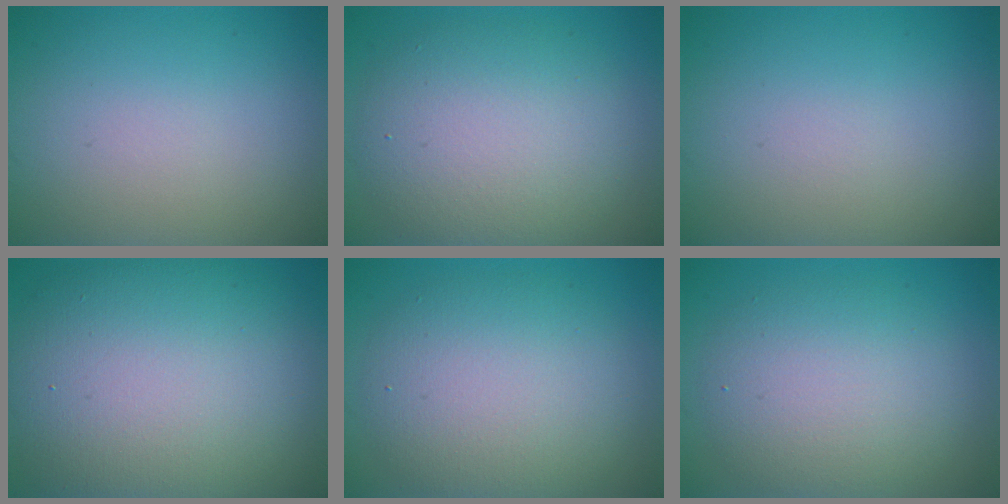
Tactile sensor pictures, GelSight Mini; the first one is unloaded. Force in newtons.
{"total": 7.3, "press": 7.3, "slide": 0.3}
{"total": 0.0}
{"total": 14.1, "press": 14.1, "slide": 1.2}
{"total": 7.1, "press": 7.1, "slide": 0.5}
{"total": 5.7, "press": 5.7, "slide": 0.5}